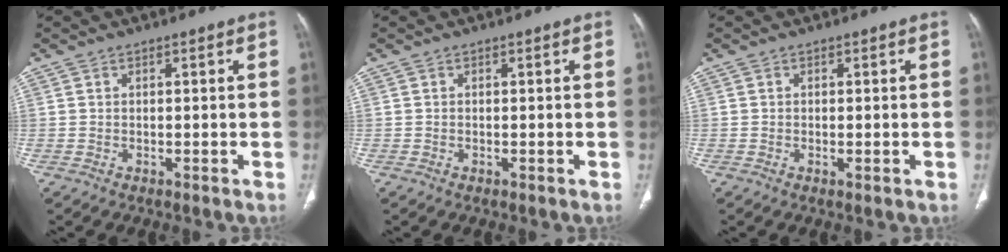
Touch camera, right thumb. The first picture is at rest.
{"total": 0.0}
{"total": 0.9, "force": [-0.3, 0.3, 0.8], "torque": [-0.016, -0.004, -0.003]}